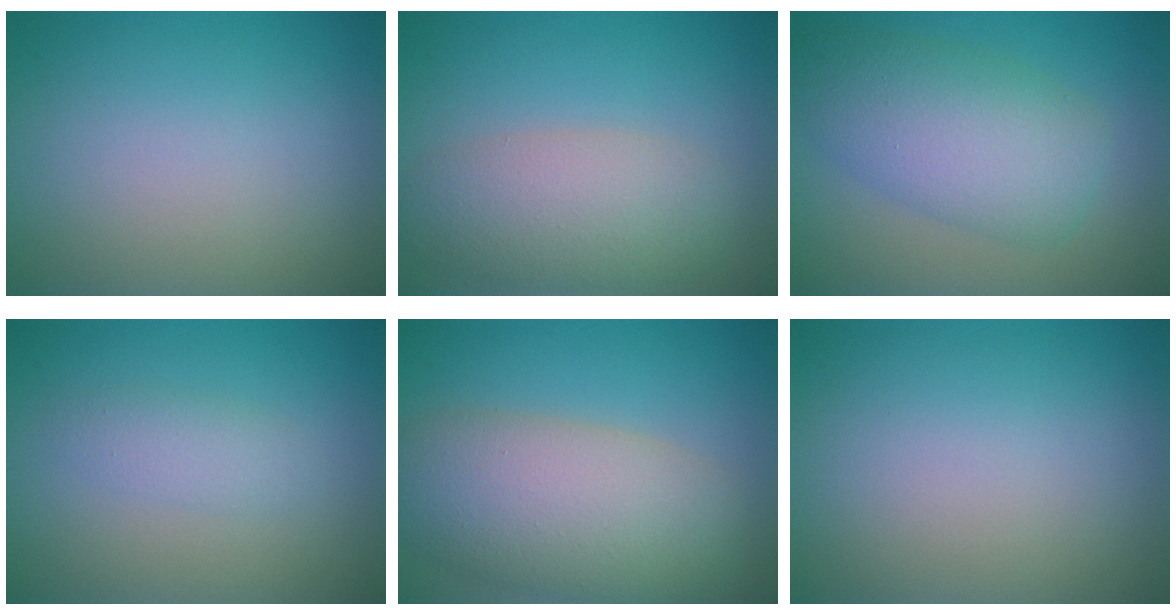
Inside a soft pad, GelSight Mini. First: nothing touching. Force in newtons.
{"total": 5.3, "press": 5.3, "slide": 0.2}
{"total": 6.7, "press": 6.7, "slide": 0.2}
{"total": 1.7, "press": 1.7, "slide": 0.0}
{"total": 8.7, "press": 8.7, "slide": 0.7}
{"total": 0.0}